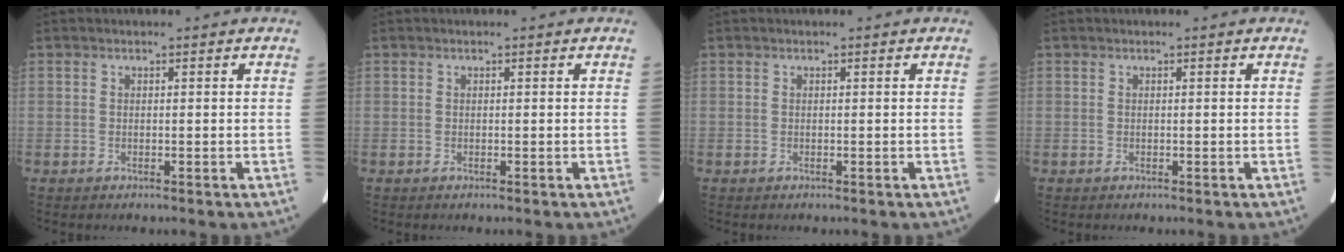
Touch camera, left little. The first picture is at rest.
{"total": 0.0}
{"total": 0.0}
{"total": 0.0}